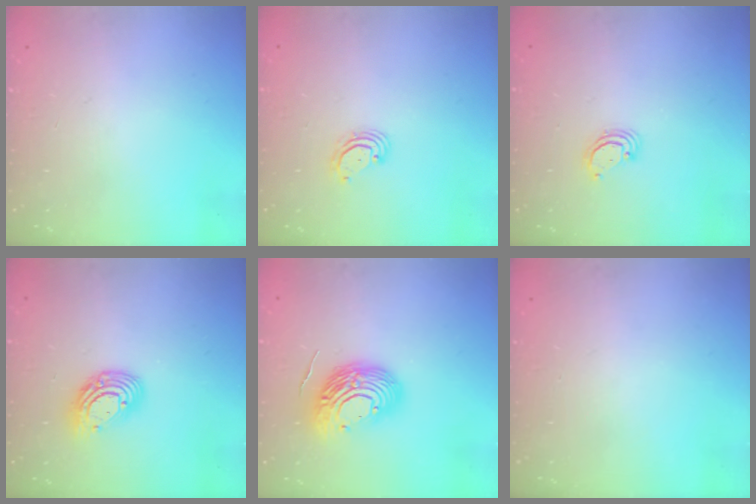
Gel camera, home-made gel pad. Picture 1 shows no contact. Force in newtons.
{"total": 3.0, "press": 3.0, "slide": 0.2}
{"total": 3.1, "press": 3.1, "slide": 0.3}
{"total": 10.7, "press": 10.7, "slide": 0.8}
{"total": 13.7, "press": 13.6, "slide": 1.8}
{"total": 0.0}